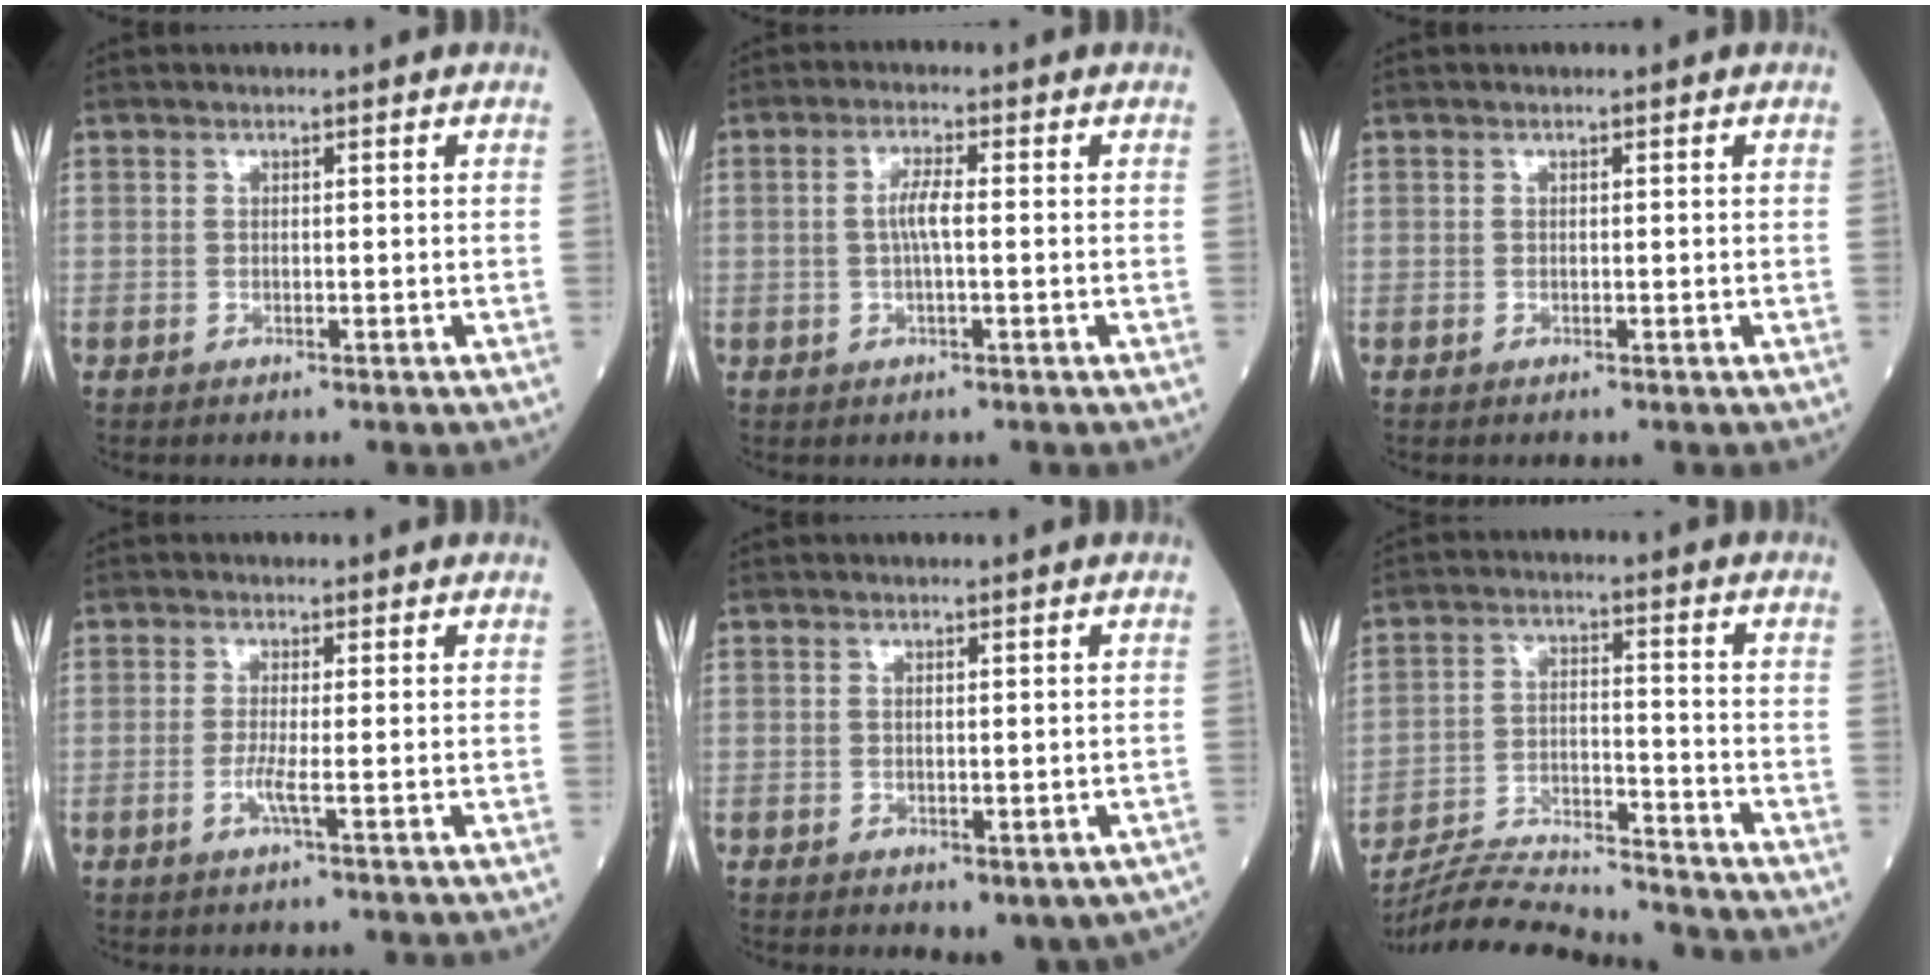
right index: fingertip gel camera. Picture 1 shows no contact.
{"total": 3.2, "force": [-0.1, 0.3, 3.2], "torque": [-0.066, 0.003, -0.003]}
{"total": 0.0}
{"total": 1.9, "force": [-0.7, -0.5, 1.7], "torque": [-0.040, -0.003, -0.016]}
{"total": 4.7, "force": [-2.6, 2.4, 3.2], "torque": [-0.023, 0.003, -0.028]}
{"total": 16.8, "force": [-16.2, 0.3, 4.3], "torque": [-0.086, -0.005, -0.257]}